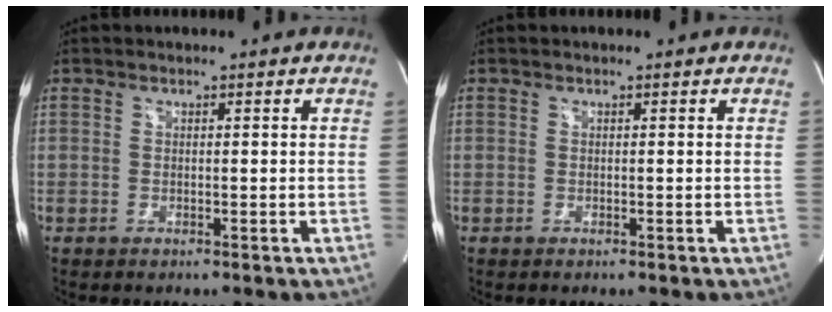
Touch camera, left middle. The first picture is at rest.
{"total": 0.0}